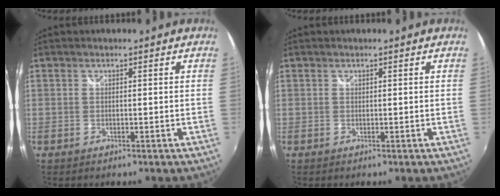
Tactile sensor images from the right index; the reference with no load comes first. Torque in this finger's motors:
{"motor_torque": [0.38, 0.15, -0.01, 0.01]}